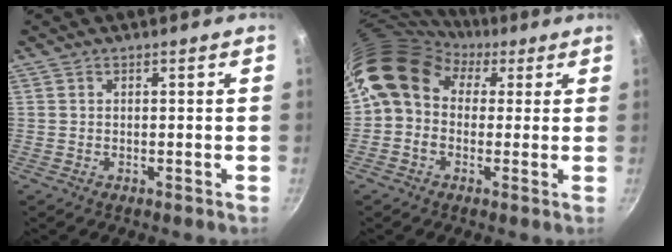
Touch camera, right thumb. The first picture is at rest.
{"total": 12.2, "force": [3.5, 9.4, 6.8], "torque": [-0.109, 0.010, 0.041]}